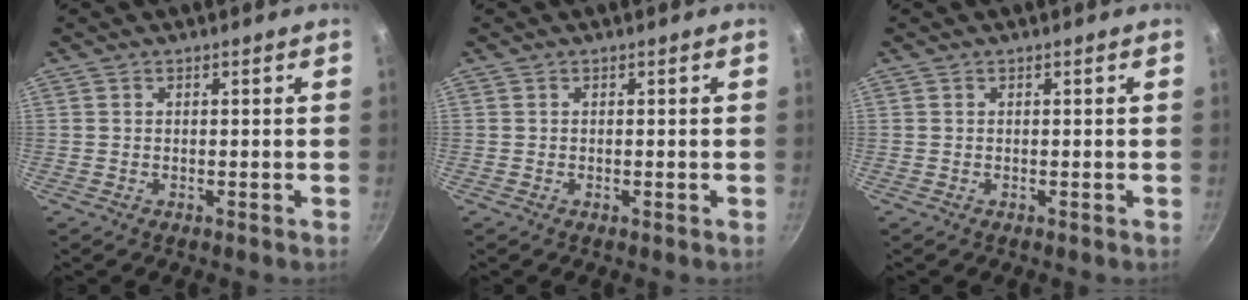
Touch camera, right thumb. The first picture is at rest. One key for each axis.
{"total": 0.0}
{"total": 0.0}